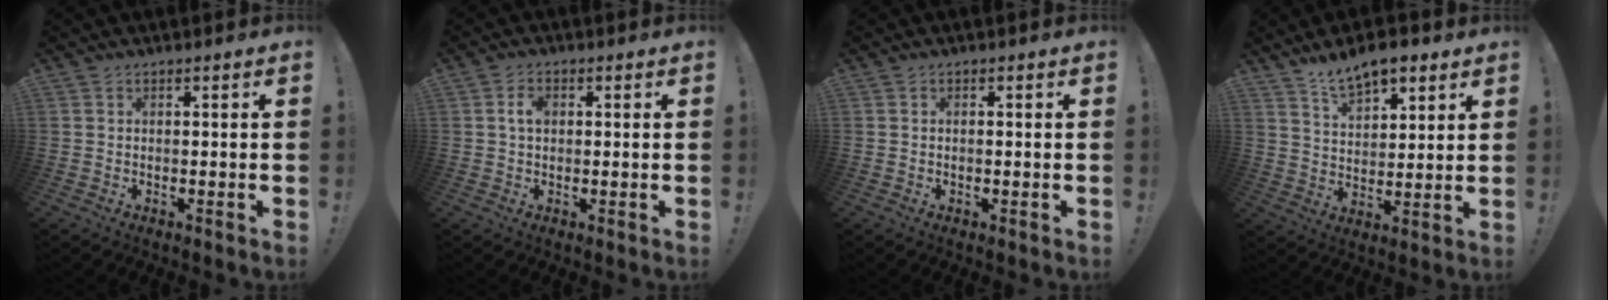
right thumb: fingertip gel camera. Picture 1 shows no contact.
{"total": 3.1, "force": [0.5, 2.0, 2.4], "torque": [-0.040, 0.004, 0.005]}
{"total": 0.0}
{"total": 9.7, "force": [7.4, 4.6, 4.5], "torque": [-0.075, -0.040, 0.138]}